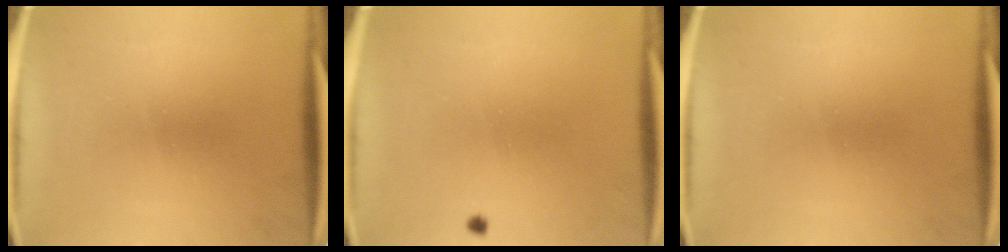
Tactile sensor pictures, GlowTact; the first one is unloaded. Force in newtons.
{"total": 0.5}
{"total": 0.0}